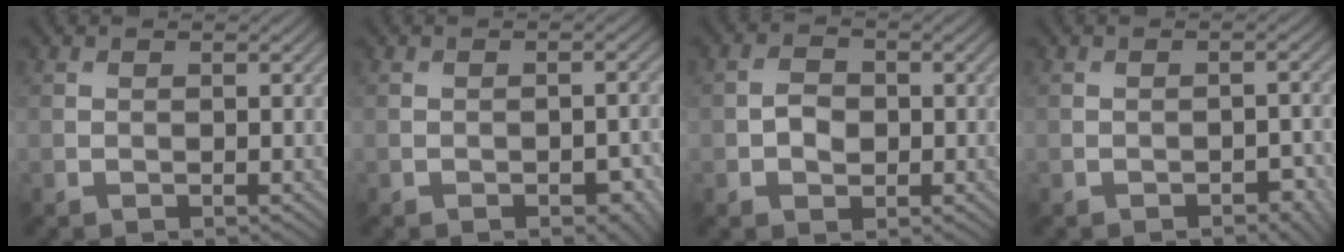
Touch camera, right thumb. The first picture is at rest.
{"total": 3.2, "force": [-1.5, 1.4, 2.4], "torque": [-0.030, -0.001, -0.016]}
{"total": 2.6, "force": [-0.4, 2.1, 1.6], "torque": [-0.033, -0.001, -0.011]}
{"total": 2.6, "force": [-1.5, 1.3, 1.7], "torque": [-0.020, 0.001, -0.016]}